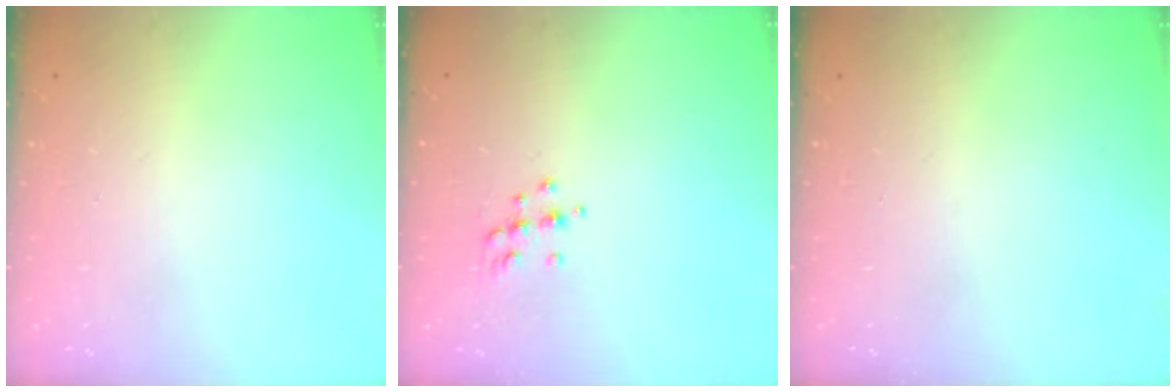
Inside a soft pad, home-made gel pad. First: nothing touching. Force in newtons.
{"total": 6.3, "press": 6.2, "slide": 0.9}
{"total": 0.0}